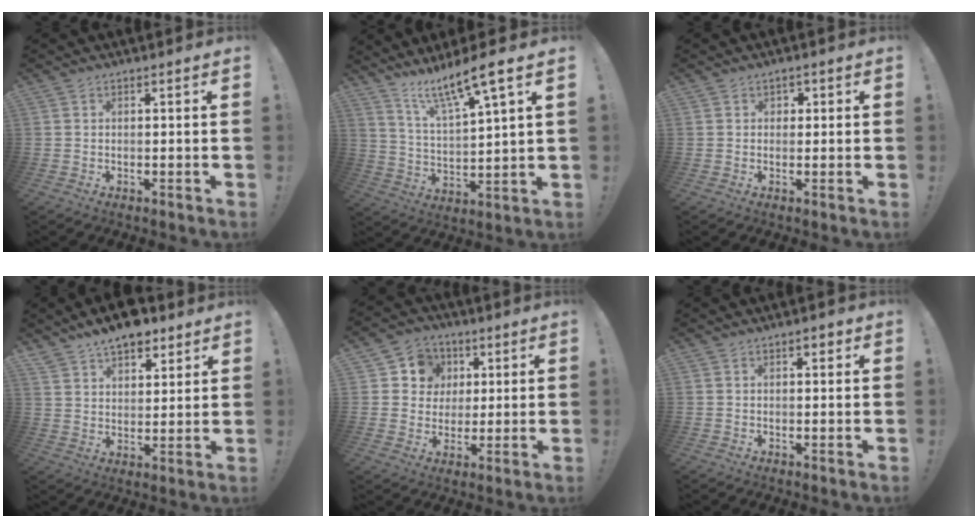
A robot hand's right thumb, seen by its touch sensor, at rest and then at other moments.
{"total": 11.5, "force": [9.1, 0.5, 7.0], "torque": [-0.124, -0.061, 0.146]}
{"total": 1.6, "force": [0.1, 1.5, 0.5], "torque": [-0.007, 0.004, 0.000]}
{"total": 10.1, "force": [7.9, 4.9, 4.1], "torque": [-0.059, -0.052, 0.145]}
{"total": 9.1, "force": [2.1, 8.5, 2.4], "torque": [-0.032, -0.005, 0.044]}
{"total": 1.6, "force": [0.7, 1.0, 1.1], "torque": [-0.010, 0.000, 0.010]}